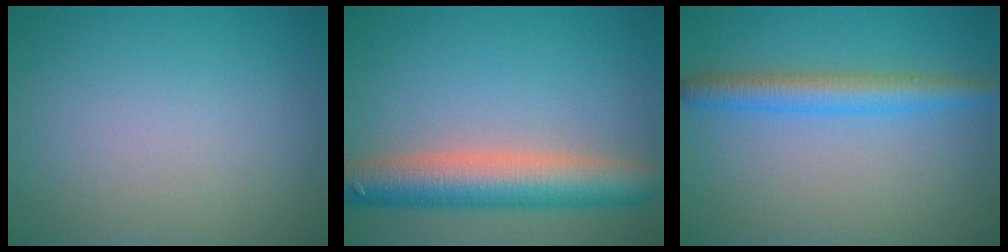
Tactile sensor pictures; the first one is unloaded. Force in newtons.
{"total": 7.6, "press": 7.6, "slide": 0.4}
{"total": 3.7, "press": 3.7, "slide": 0.2}